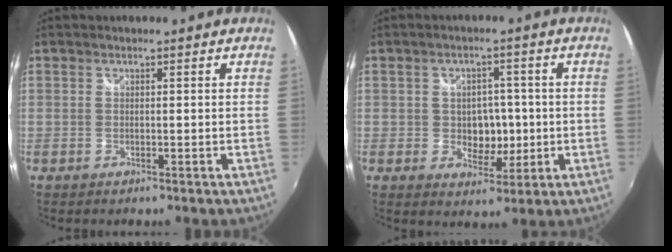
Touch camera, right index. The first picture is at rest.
{"total": 6.0, "force": [-0.5, 4.7, 3.8], "torque": [-0.061, 0.002, -0.001]}